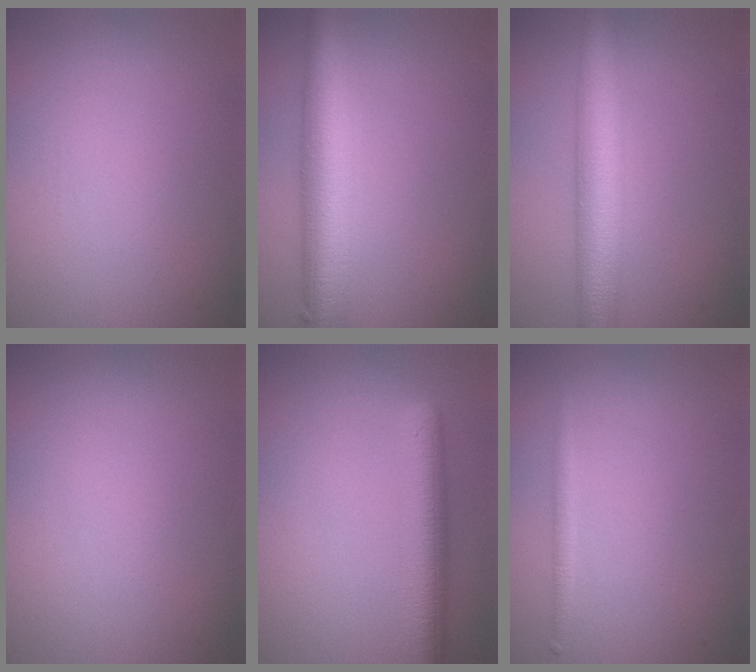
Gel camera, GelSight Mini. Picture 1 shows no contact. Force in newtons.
{"total": 7.6, "press": 7.6, "slide": 0.1}
{"total": 6.9, "press": 6.8, "slide": 0.3}
{"total": 0.0}
{"total": 5.1, "press": 5.1, "slide": 0.3}
{"total": 1.1, "press": 1.1, "slide": 0.0}